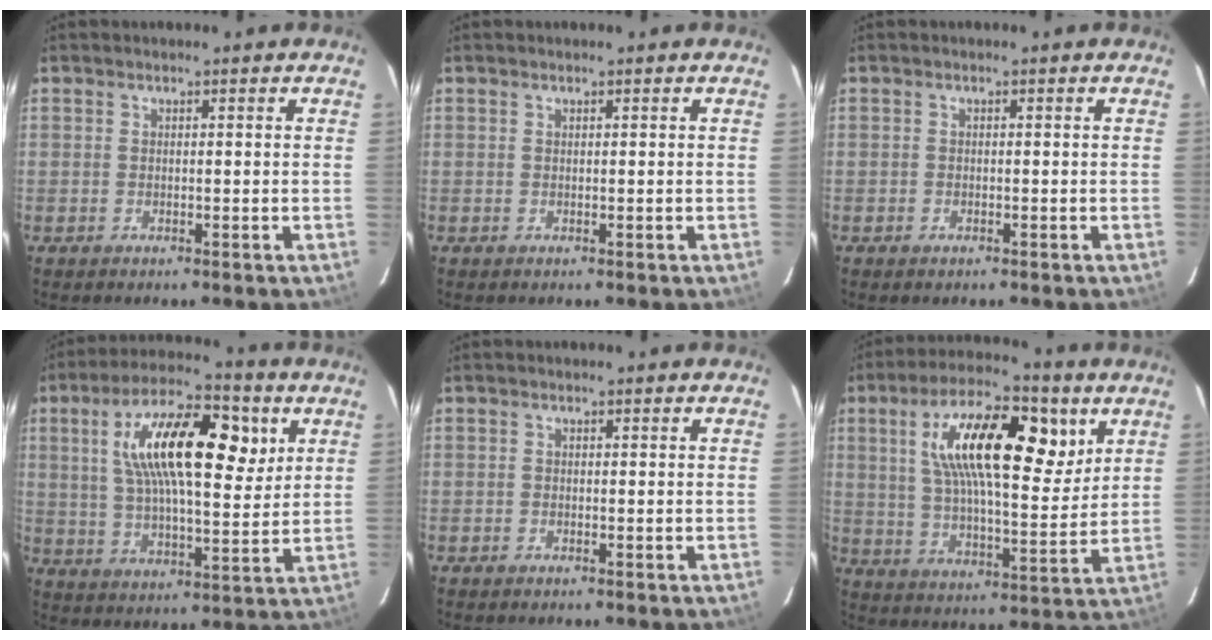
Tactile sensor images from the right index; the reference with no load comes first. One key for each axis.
{"total": 0.0}
{"total": 0.9, "fx": -0.6, "fy": 0.5, "fz": 0.3, "tx": -0.003, "ty": -0.001, "tz": -0.011}
{"total": 19.0, "fx": 6.5, "fy": 7.3, "fz": 16.4, "tx": -0.292, "ty": 0.028, "tz": 0.104}
{"total": 0.5, "fx": -0.4, "fy": 0.3, "fz": 0.1, "tx": 0.000, "ty": 0.000, "tz": -0.010}
{"total": 20.0, "fx": 7.8, "fy": 7.7, "fz": 16.7, "tx": -0.291, "ty": 0.019, "tz": 0.123}